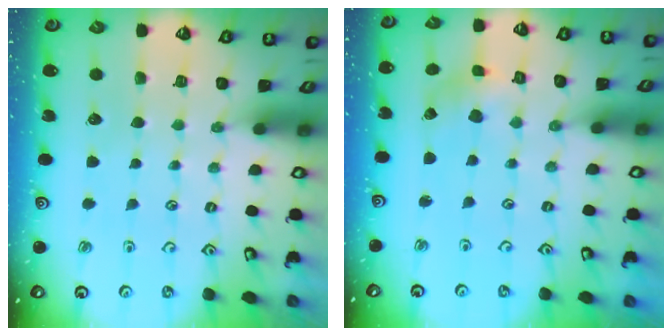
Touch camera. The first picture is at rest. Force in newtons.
{"total": 1.8, "press": 1.8, "slide": 0.2}